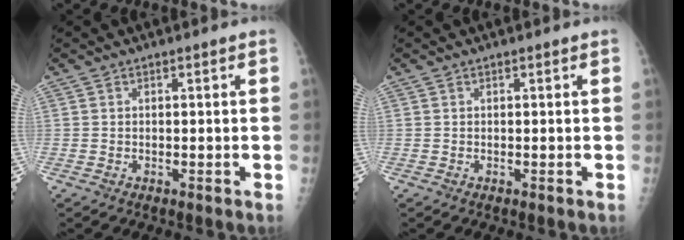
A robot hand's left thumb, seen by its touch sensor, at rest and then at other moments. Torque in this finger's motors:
{"motor_torque": [0.00, 0.00, 0.00, 0.00, 0.00]}